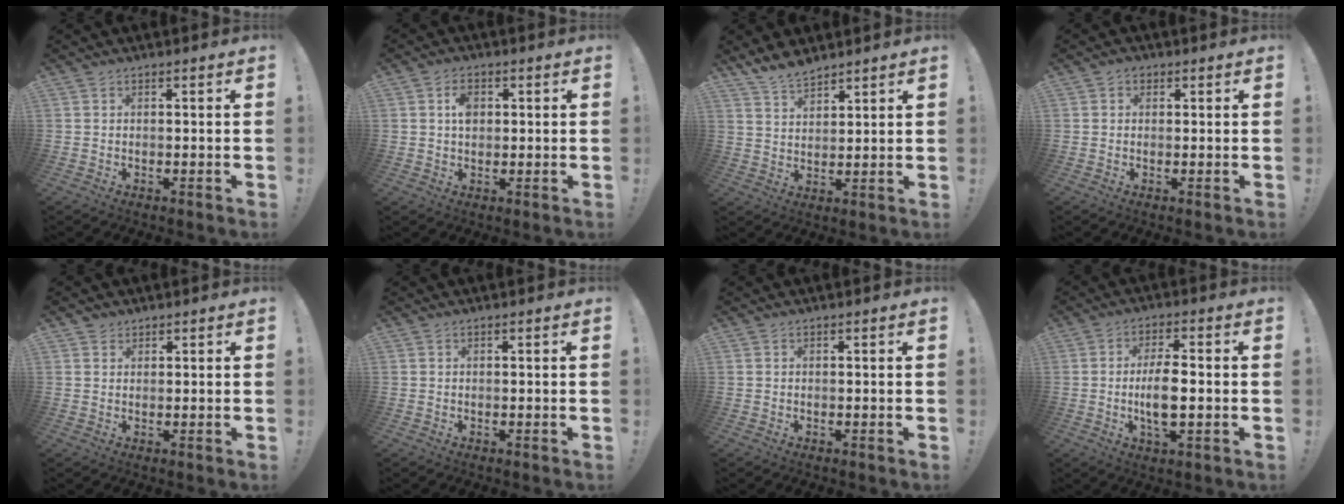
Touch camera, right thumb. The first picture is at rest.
{"total": 4.7, "force": [1.0, 3.4, 3.2], "torque": [-0.041, 0.000, 0.015]}
{"total": 7.7, "force": [6.8, 2.8, 2.3], "torque": [-0.038, -0.041, 0.128]}
{"total": 1.6, "force": [0.2, 1.4, 0.7], "torque": [-0.007, 0.002, 0.002]}
{"total": 2.1, "force": [1.7, 1.2, 0.1], "torque": [0.003, -0.005, 0.029]}
{"total": 0.0}
{"total": 0.0}
{"total": 8.9, "force": [-0.9, 3.1, 8.4], "torque": [-0.154, -0.005, -0.024]}